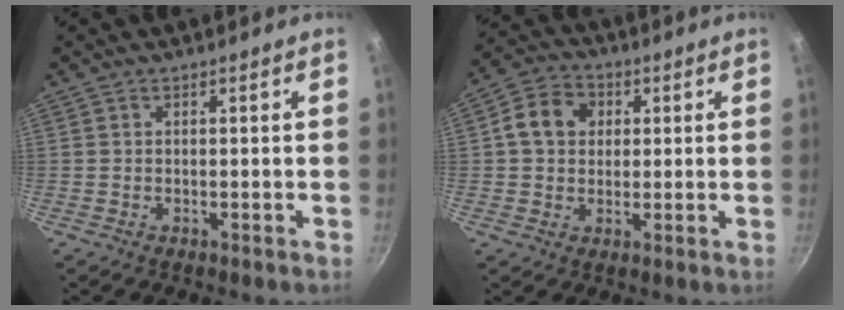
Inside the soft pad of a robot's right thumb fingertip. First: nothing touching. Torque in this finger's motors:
{"motor_torque": [0.23, 1.23, 0.42, -0.31, 0.03]}